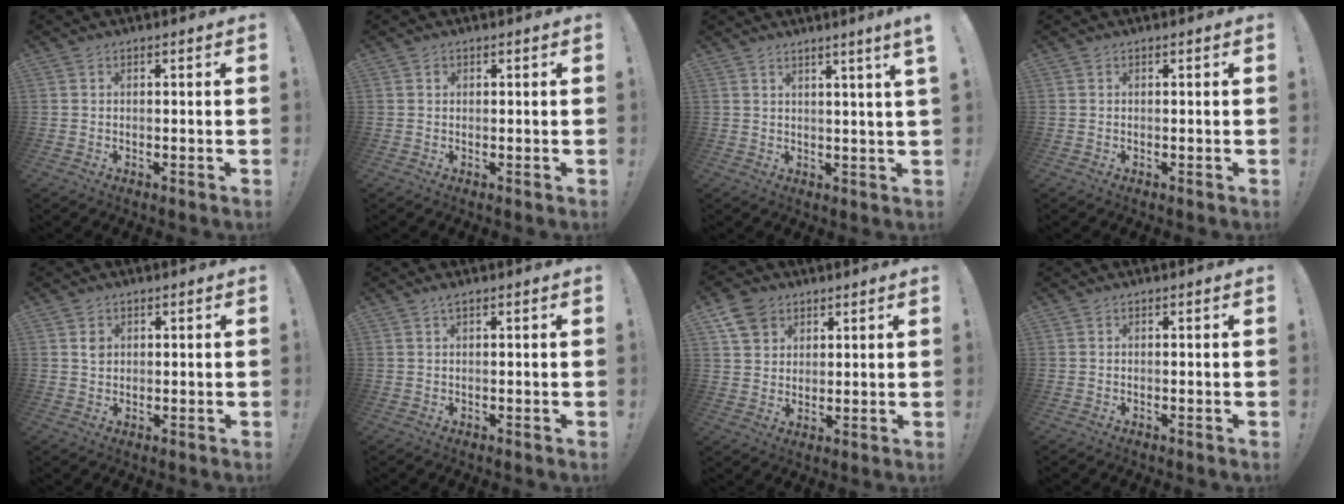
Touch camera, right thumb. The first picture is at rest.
{"total": 0.7, "force": [0.4, 0.6, 0.0], "torque": [0.001, 0.001, 0.007]}
{"total": 4.1, "force": [2.3, -1.1, 3.3], "torque": [-0.040, -0.019, 0.032]}
{"total": 0.0}
{"total": 2.0, "force": [0.8, 1.7, 0.8], "torque": [0.003, -0.006, 0.009]}
{"total": 1.0, "force": [0.6, 0.0, 0.8], "torque": [-0.015, -0.001, 0.010]}
{"total": 8.3, "force": [5.0, 6.0, 2.8], "torque": [-0.044, -0.022, 0.100]}
{"total": 0.0}